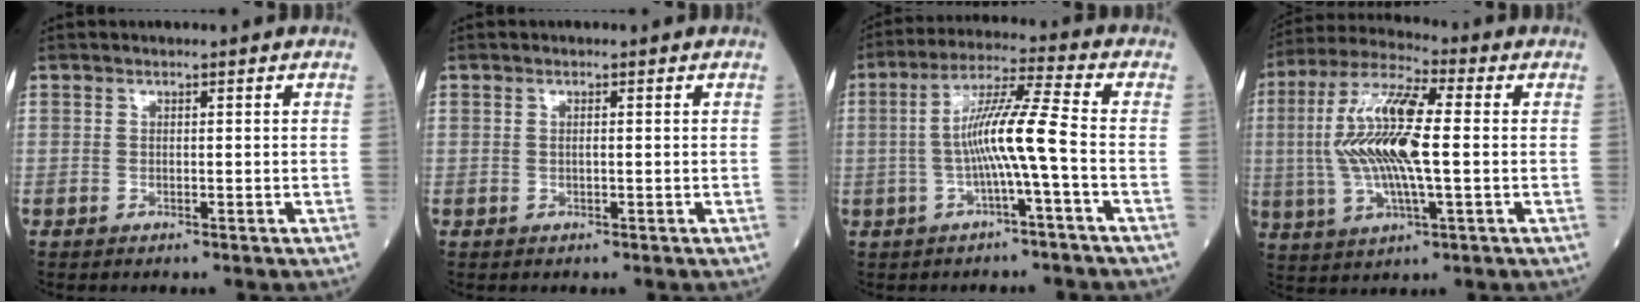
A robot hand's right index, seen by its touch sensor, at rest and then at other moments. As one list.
[{"total": 0.7, "force": [0.1, 0.1, 0.7], "torque": [-0.015, 0.000, 0.001]}, {"total": 8.8, "force": [-1.6, -0.8, 8.6], "torque": [-0.161, 0.016, -0.031]}, {"total": 14.8, "force": [0.3, 3.0, 14.5], "torque": [-0.305, 0.010, 0.001]}]